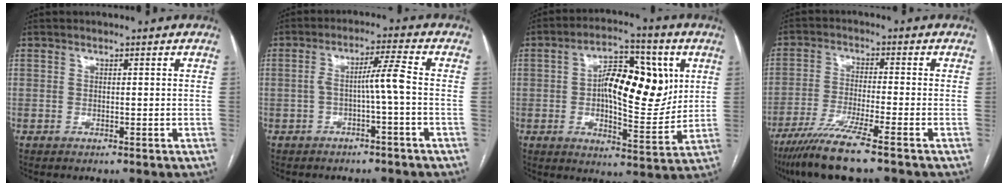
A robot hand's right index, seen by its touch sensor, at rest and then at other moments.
{"total": 4.7, "force": [-1.1, -0.6, 4.5], "torque": [-0.080, 0.016, -0.015]}
{"total": 14.7, "force": [2.6, 5.8, 13.2], "torque": [-0.207, 0.022, 0.043]}
{"total": 9.7, "force": [-7.1, -0.8, 6.5], "torque": [-0.119, -0.031, -0.127]}